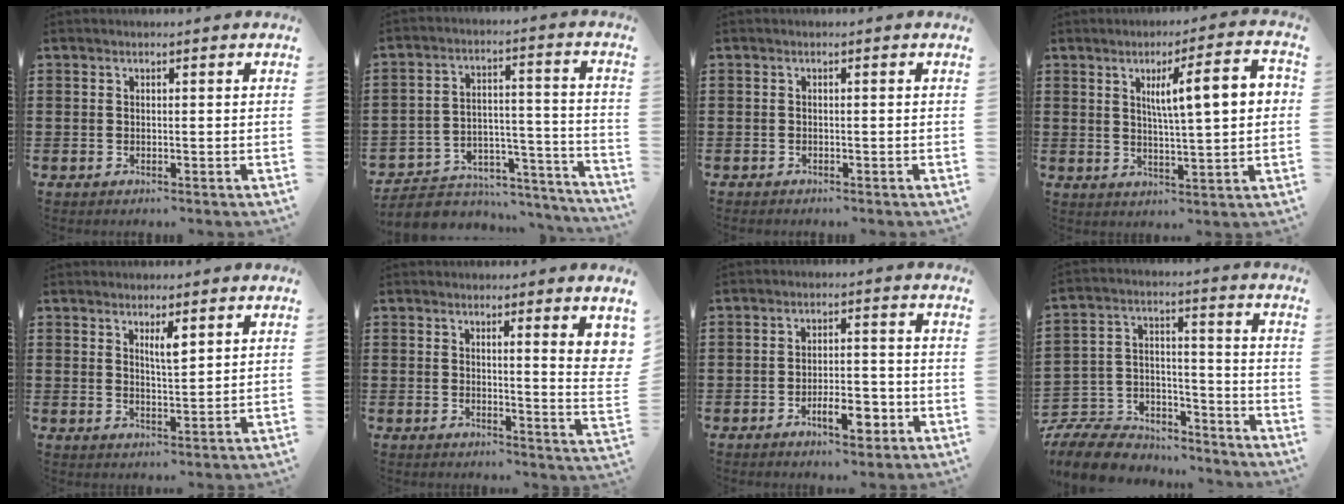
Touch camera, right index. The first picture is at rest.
{"total": 4.5, "force": [-3.9, 2.1, 0.9], "torque": [-0.021, 0.009, -0.078]}
{"total": 0.6, "force": [-0.6, 0.1, 0.1], "torque": [-0.002, -0.001, -0.012]}
{"total": 9.1, "force": [2.3, 1.6, 8.6], "torque": [-0.150, 0.001, 0.029]}
{"total": 3.0, "force": [1.9, 0.7, 2.3], "torque": [-0.039, 0.001, 0.029]}
{"total": 4.0, "force": [2.0, 0.1, 3.4], "torque": [-0.059, -0.013, 0.029]}
{"total": 6.1, "force": [-3.0, 2.5, 4.8], "torque": [-0.073, 0.002, -0.055]}
{"total": 9.8, "force": [-9.2, 3.1, 1.9], "torque": [-0.054, 0.022, -0.184]}